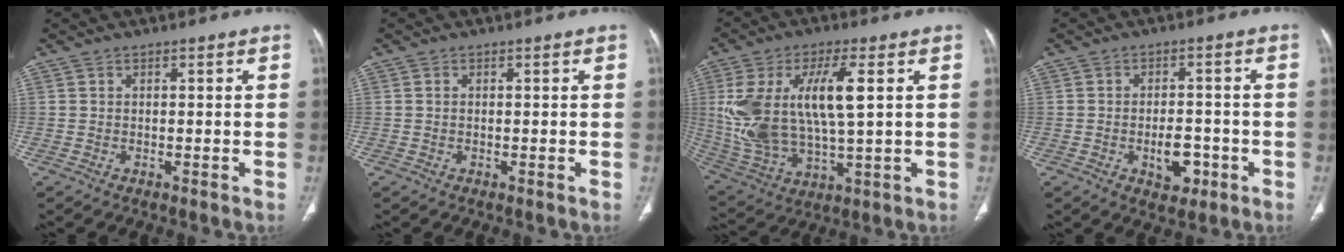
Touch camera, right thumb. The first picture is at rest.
{"total": 0.0}
{"total": 19.0, "force": [3.6, 7.6, 17.0], "torque": [-0.353, -0.005, 0.078]}
{"total": 5.8, "force": [-2.1, 3.5, 4.2], "torque": [-0.044, 0.012, -0.027]}